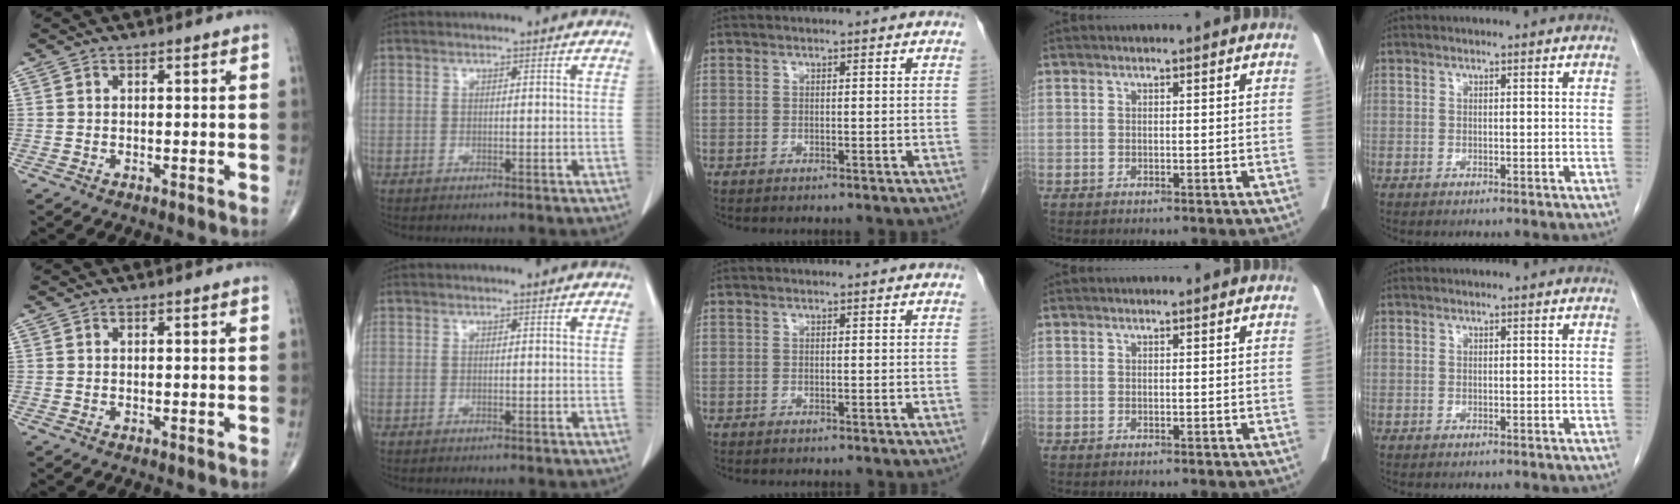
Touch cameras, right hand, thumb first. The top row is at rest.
{}